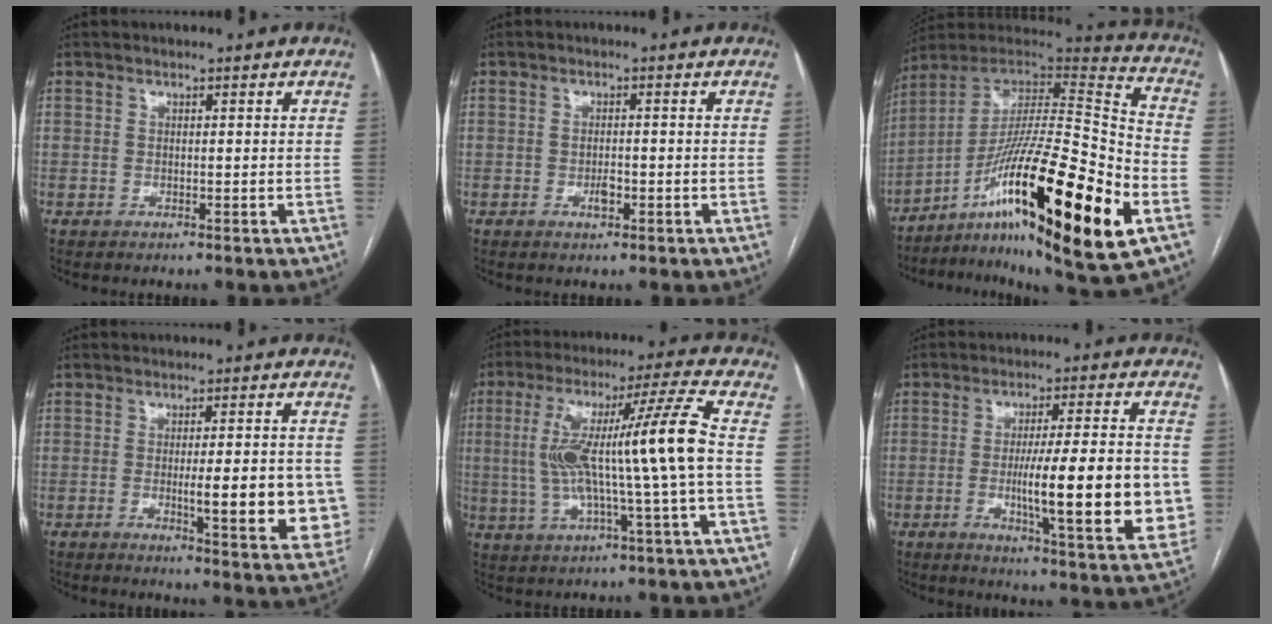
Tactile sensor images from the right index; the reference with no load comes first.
{"total": 1.9, "force": [-0.8, 0.6, 1.6], "torque": [-0.029, 0.001, -0.012]}
{"total": 29.7, "force": [-11.3, 3.5, 27.2], "torque": [-0.434, -0.029, -0.187]}
{"total": 11.7, "force": [-1.7, 2.2, 11.3], "torque": [-0.121, -0.010, -0.018]}
{"total": 15.0, "force": [-0.3, -0.8, 15.0], "torque": [-0.278, 0.024, -0.007]}
{"total": 17.9, "force": [-2.3, 1.9, 17.7], "torque": [-0.230, -0.007, -0.028]}